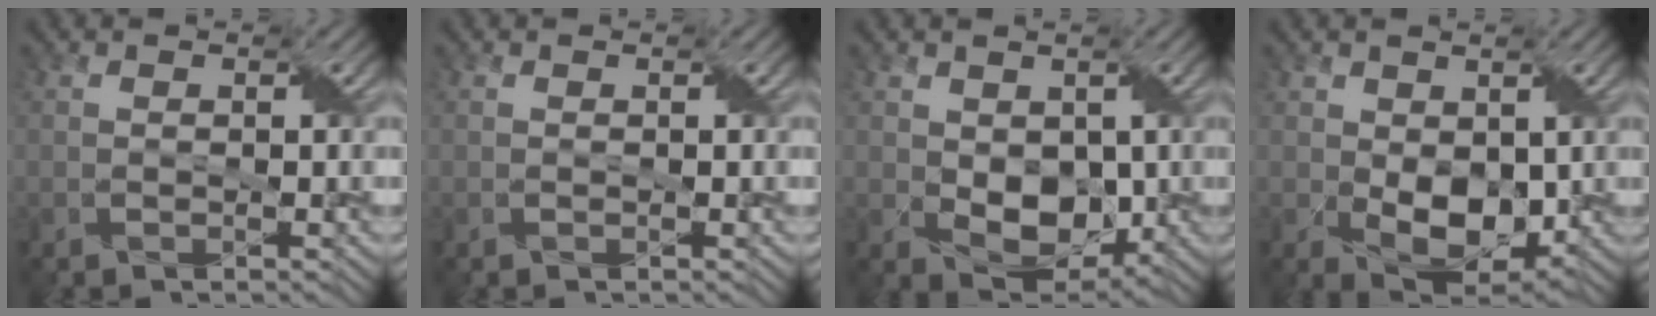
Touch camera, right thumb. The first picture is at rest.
{"total": 0.0}
{"total": 6.2, "force": [-0.1, 4.4, 4.3], "torque": [-0.082, -0.017, 0.006]}
{"total": 6.4, "force": [0.0, 4.5, 4.5], "torque": [-0.088, -0.021, 0.009]}